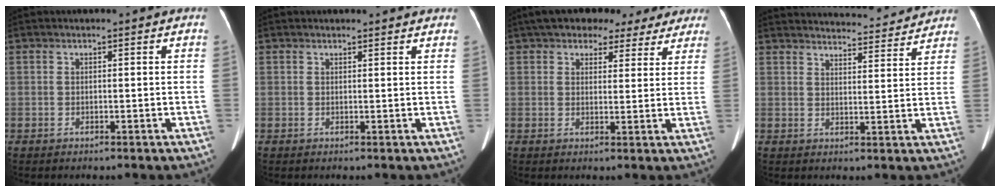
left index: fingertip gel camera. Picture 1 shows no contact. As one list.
[{"total": 3.8, "force": [3.6, 0.7, 1.1], "torque": [-0.011, 0.005, 0.034]}, {"total": 14.2, "force": [11.6, 6.2, 5.3], "torque": [-0.049, 0.026, 0.136]}, {"total": 19.2, "force": [18.5, 3.1, 4.2], "torque": [-0.052, -0.006, 0.232]}]